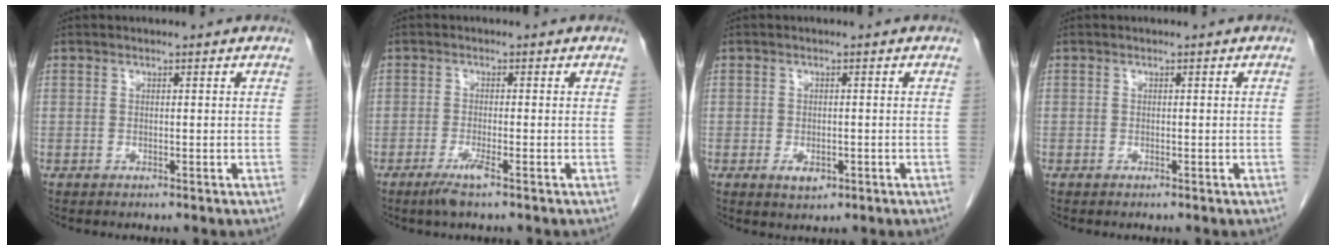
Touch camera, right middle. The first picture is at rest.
{"total": 2.9, "force": [-1.8, -0.1, 2.2], "torque": [-0.050, -0.009, -0.037]}
{"total": 2.5, "force": [-1.1, 1.4, 1.8], "torque": [-0.029, 0.000, -0.008]}
{"total": 0.0}